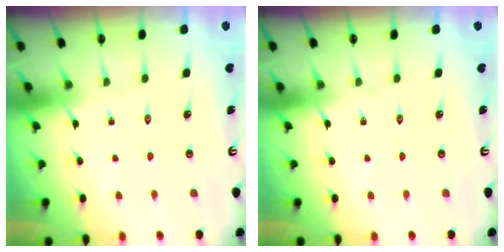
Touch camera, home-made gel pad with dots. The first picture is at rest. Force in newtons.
{"total": 0.0}